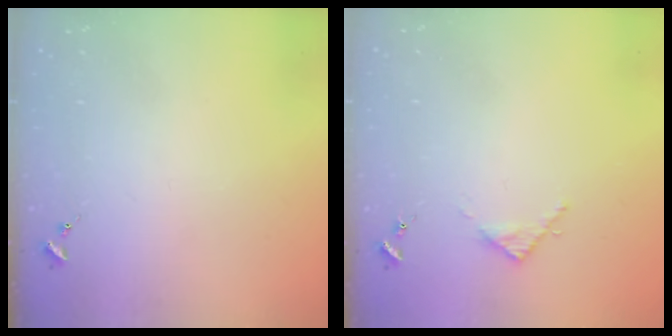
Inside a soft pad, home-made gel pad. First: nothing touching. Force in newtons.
{"total": 3.1, "press": 3.1, "slide": 0.4}